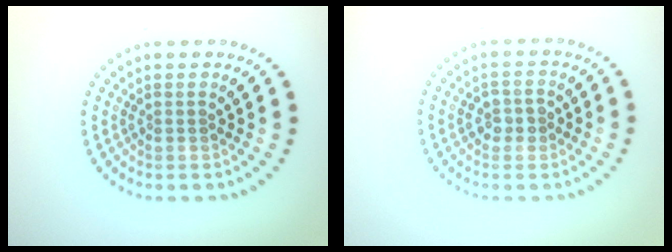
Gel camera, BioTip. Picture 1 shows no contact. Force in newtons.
{"total": 1.8, "press": 1.8, "slide": 0.1}